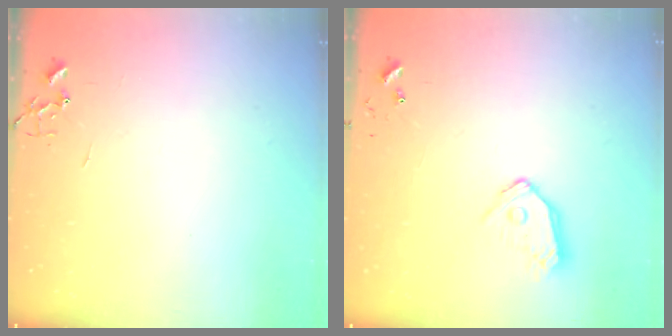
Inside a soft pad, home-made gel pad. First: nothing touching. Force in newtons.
{"total": 10.1, "press": 10.1, "slide": 1.2}